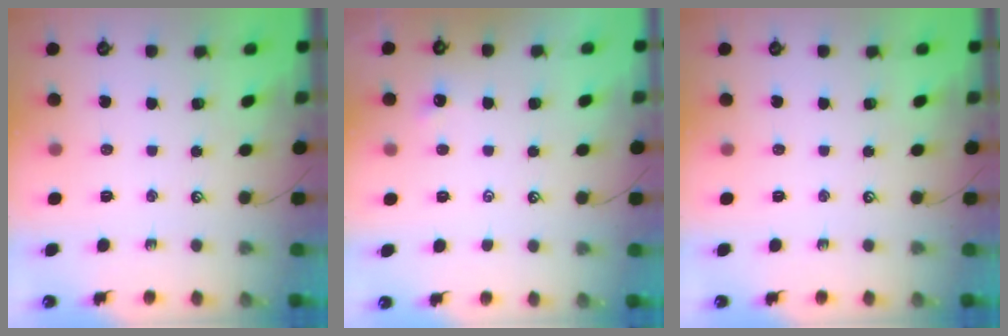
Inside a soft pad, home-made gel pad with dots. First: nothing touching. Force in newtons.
{"total": 0.0}
{"total": 0.0}